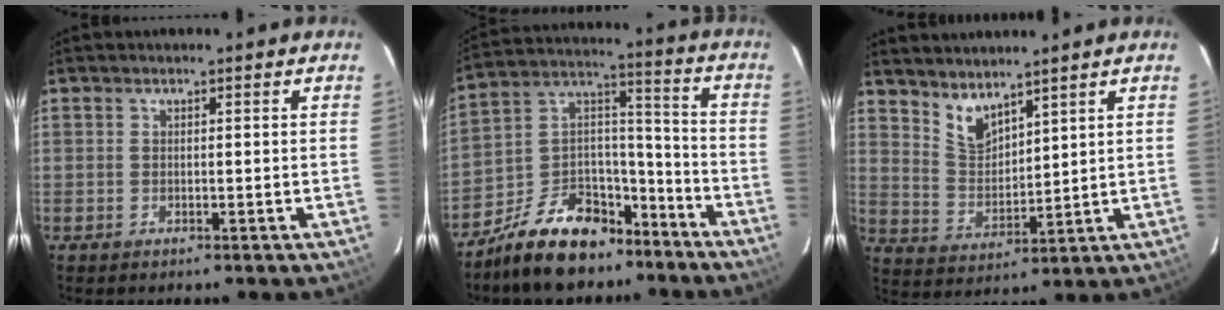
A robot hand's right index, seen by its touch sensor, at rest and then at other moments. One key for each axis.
{"total": 17.0, "fx": -11.9, "fy": 9.3, "fz": 7.7, "tx": -0.156, "ty": 0.065, "tz": -0.184}
{"total": 6.7, "fx": 5.5, "fy": 2.4, "fz": 3.0, "tx": -0.052, "ty": -0.003, "tz": 0.115}